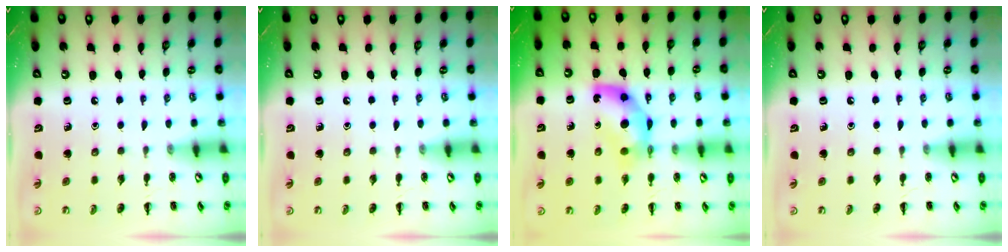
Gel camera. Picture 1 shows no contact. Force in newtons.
{"total": 0.0}
{"total": 8.0, "press": 7.9, "slide": 1.2}
{"total": 0.7, "press": 0.6, "slide": 0.4}